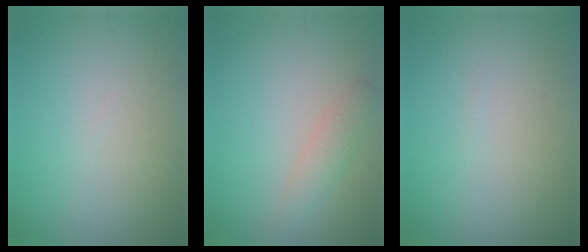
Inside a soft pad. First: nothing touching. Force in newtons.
{"total": 1.9, "press": 1.9, "slide": 0.0}
{"total": 0.0}